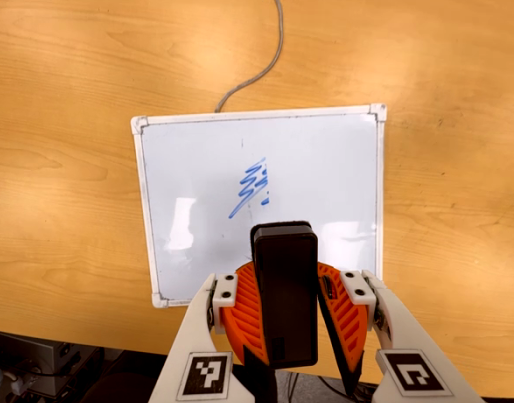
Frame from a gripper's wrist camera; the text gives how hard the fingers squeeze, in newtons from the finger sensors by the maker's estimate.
{"total": 8.5, "left": 9.2, "right": 7.8}